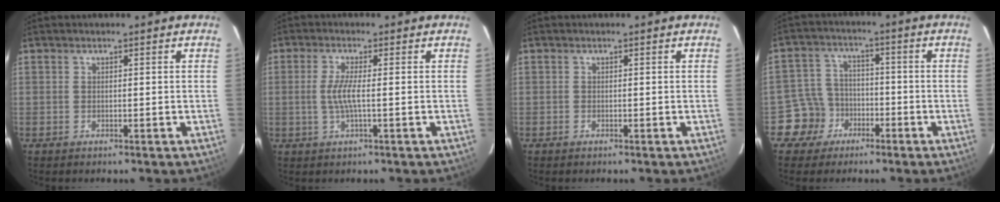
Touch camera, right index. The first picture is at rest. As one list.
[{"total": 4.0, "force": [-0.5, 0.0, 3.9], "torque": [-0.079, -0.003, -0.010]}, {"total": 0.0}, {"total": 6.9, "force": [-3.7, 5.9, 0.1], "torque": [-0.024, 0.028, -0.063]}]